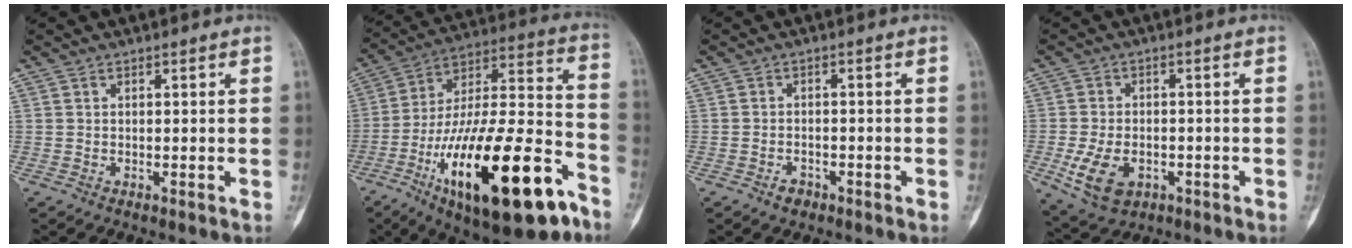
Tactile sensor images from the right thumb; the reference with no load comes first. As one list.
[{"total": 31.9, "force": [-15.3, 11.0, 25.7], "torque": [-0.416, 0.069, -0.244]}, {"total": 2.0, "force": [-1.4, 1.3, 0.8], "torque": [-0.009, 0.010, -0.019]}, {"total": 8.9, "force": [-2.9, 5.9, 6.0], "torque": [-0.109, 0.004, -0.040]}]